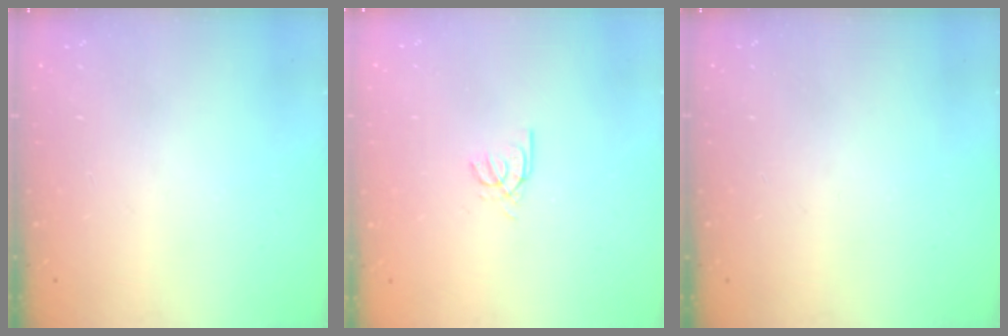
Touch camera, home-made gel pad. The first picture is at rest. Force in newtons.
{"total": 3.7, "press": 3.7, "slide": 0.1}
{"total": 0.0}